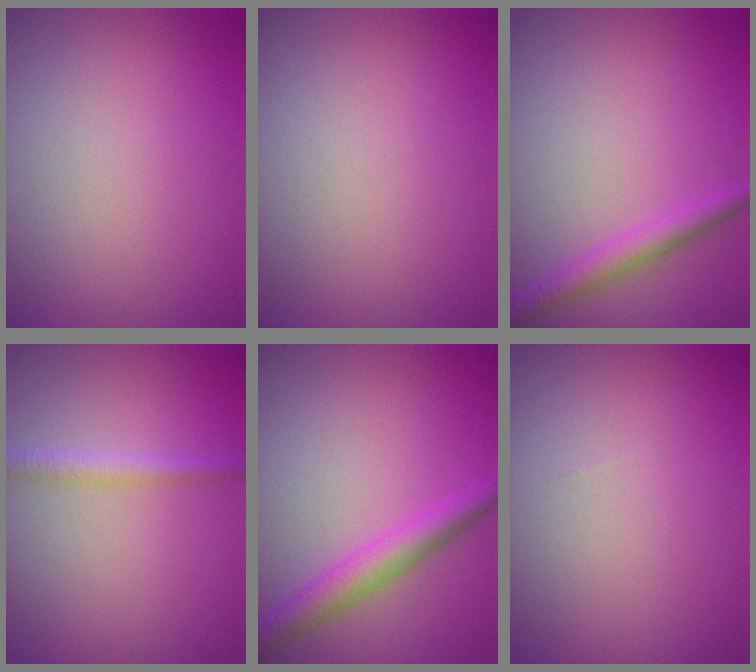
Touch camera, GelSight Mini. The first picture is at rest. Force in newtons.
{"total": 0.0}
{"total": 2.6, "press": 2.6, "slide": 0.1}
{"total": 1.9, "press": 1.9, "slide": 0.0}
{"total": 3.7, "press": 3.7, "slide": 0.2}
{"total": 0.0}